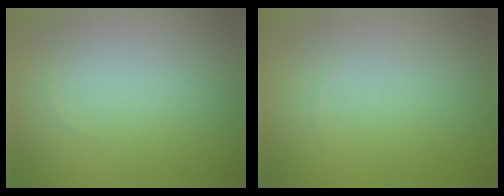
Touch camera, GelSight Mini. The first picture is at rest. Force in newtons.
{"total": 0.0}